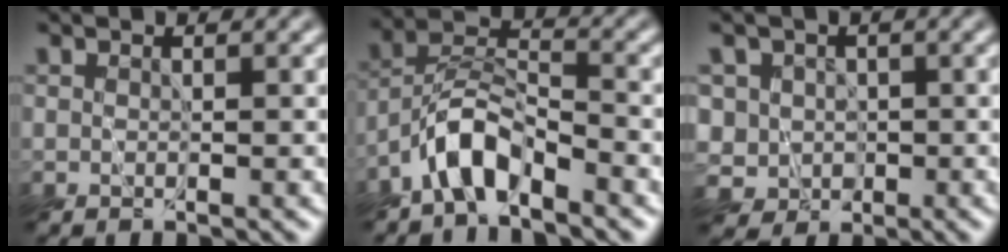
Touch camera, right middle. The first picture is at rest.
{"total": 5.1, "force": [-3.9, 1.6, 2.8], "torque": [-0.049, 0.009, -0.086]}
{"total": 2.9, "force": [-0.1, 2.9, 0.2], "torque": [0.004, 0.001, -0.013]}